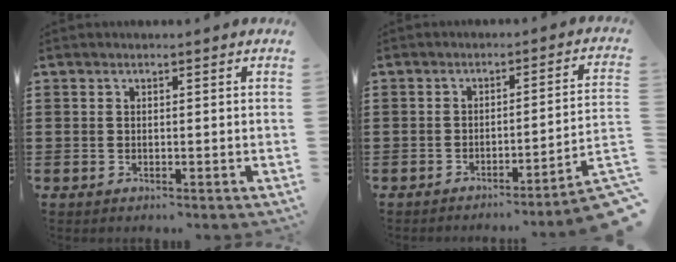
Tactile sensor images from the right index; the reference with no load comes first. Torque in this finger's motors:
{"motor_torque": [1.08, -1.06, 0.38, 0.10]}